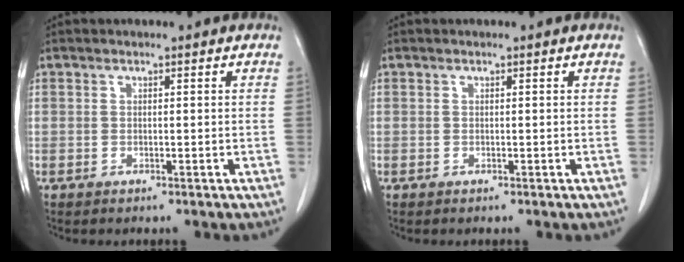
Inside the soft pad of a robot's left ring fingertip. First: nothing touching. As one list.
[{"total": 0.0}]